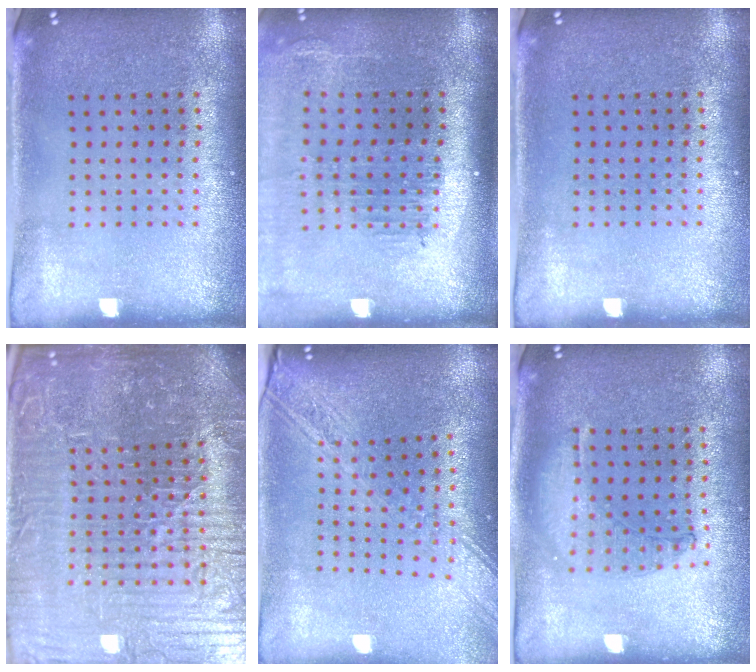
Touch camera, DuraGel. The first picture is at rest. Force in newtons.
{"total": 2.3, "press": 1.8, "slide": 1.3}
{"total": 0.0}
{"total": 6.7, "press": 6.2, "slide": 2.6}
{"total": 2.4, "press": 2.0, "slide": 1.4}
{"total": 1.0, "press": 0.9, "slide": 0.3}